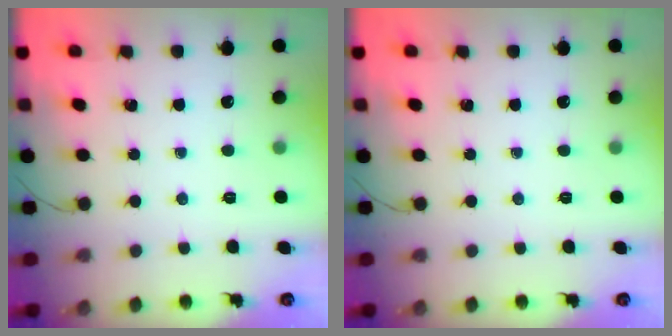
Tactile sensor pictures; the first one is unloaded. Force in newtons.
{"total": 0.0}